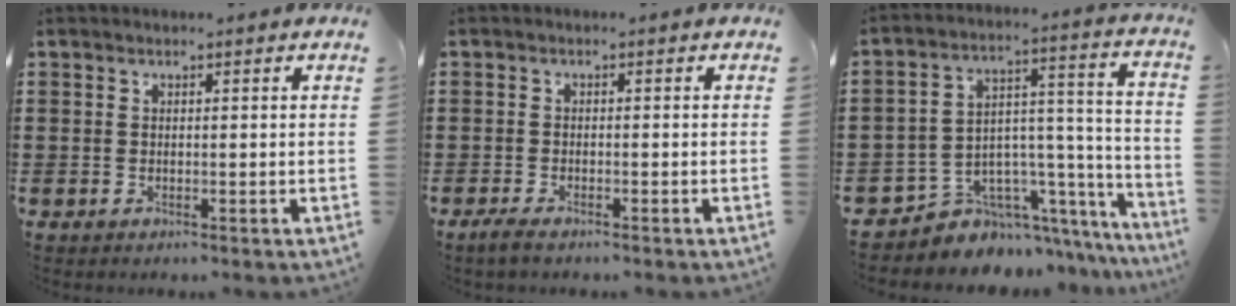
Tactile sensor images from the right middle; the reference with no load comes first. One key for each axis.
{"total": 1.6, "fx": -1.3, "fy": 0.2, "fz": 0.8, "tx": -0.025, "ty": -0.004, "tz": -0.028}
{"total": 5.7, "fx": -4.6, "fy": 3.4, "fz": -0.1, "tx": -0.013, "ty": -0.009, "tz": -0.083}